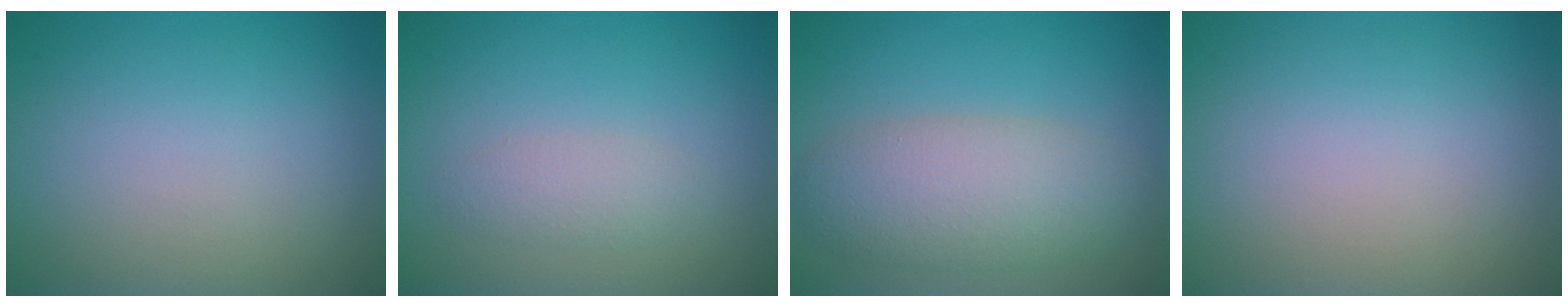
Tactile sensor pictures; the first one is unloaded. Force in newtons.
{"total": 1.7, "press": 1.7, "slide": 0.1}
{"total": 5.4, "press": 5.4, "slide": 0.2}
{"total": 0.0}